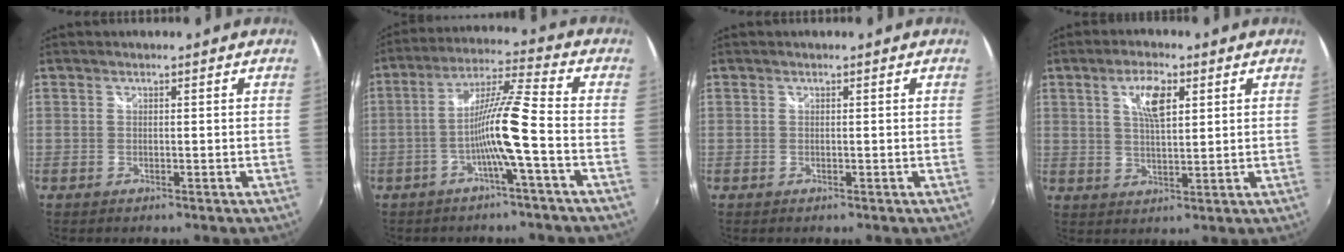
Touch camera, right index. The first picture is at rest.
{"total": 10.1, "force": [-3.6, -1.1, 9.3], "torque": [-0.181, 0.008, -0.068]}
{"total": 0.0}
{"total": 6.2, "force": [2.5, 2.3, 5.2], "torque": [-0.094, 0.006, 0.046]}